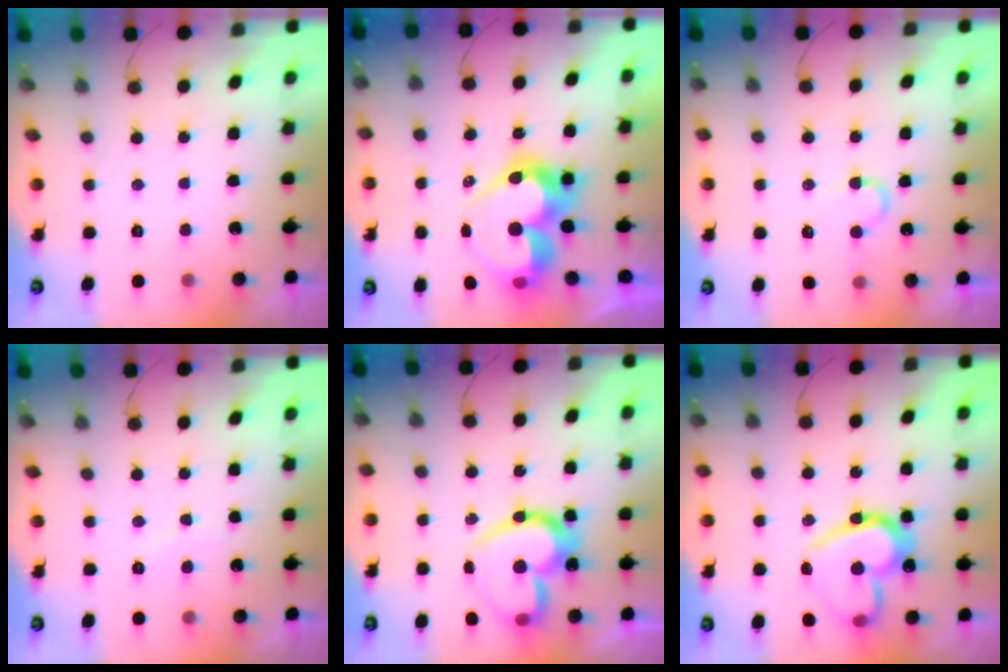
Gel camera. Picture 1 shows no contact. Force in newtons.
{"total": 16.2, "press": 16.2, "slide": 1.3}
{"total": 6.1, "press": 6.0, "slide": 0.6}
{"total": 4.8, "press": 4.8, "slide": 0.3}
{"total": 19.1, "press": 19.0, "slide": 1.3}
{"total": 19.1, "press": 18.9, "slide": 2.7}